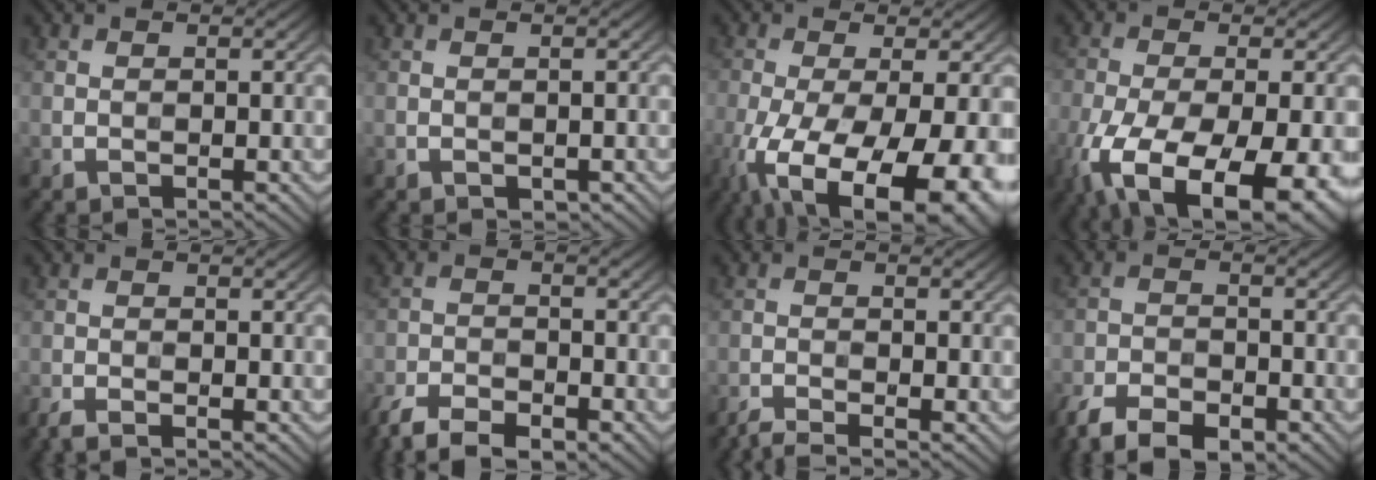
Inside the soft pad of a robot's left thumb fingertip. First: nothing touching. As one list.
[{"total": 0.7, "force": [-0.3, 0.4, 0.5], "torque": [-0.008, -0.002, -0.004]}, {"total": 16.2, "force": [-6.9, 6.3, 13.2], "torque": [-0.260, -0.044, -0.087]}, {"total": 17.6, "force": [-9.4, 7.8, 12.7], "torque": [-0.264, -0.077, -0.129]}, {"total": 2.0, "force": [-1.6, 0.2, 1.1], "torque": [-0.023, -0.005, -0.036]}, {"total": 7.5, "force": [-5.6, 2.8, 4.0], "torque": [-0.074, -0.011, -0.110]}, {"total": 2.7, "force": [-2.3, 0.2, 1.5], "torque": [-0.023, -0.006, -0.053]}, {"total": 8.1, "force": [-5.9, 3.4, 4.4], "torque": [-0.080, -0.013, -0.114]}]